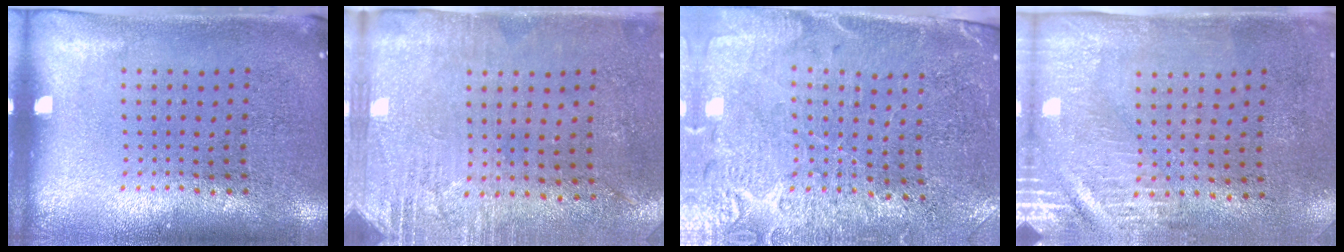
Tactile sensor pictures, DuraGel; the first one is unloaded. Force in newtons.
{"total": 2.8, "press": 2.4, "slide": 1.5}
{"total": 3.0, "press": 2.9, "slide": 0.9}
{"total": 2.9, "press": 2.5, "slide": 1.5}